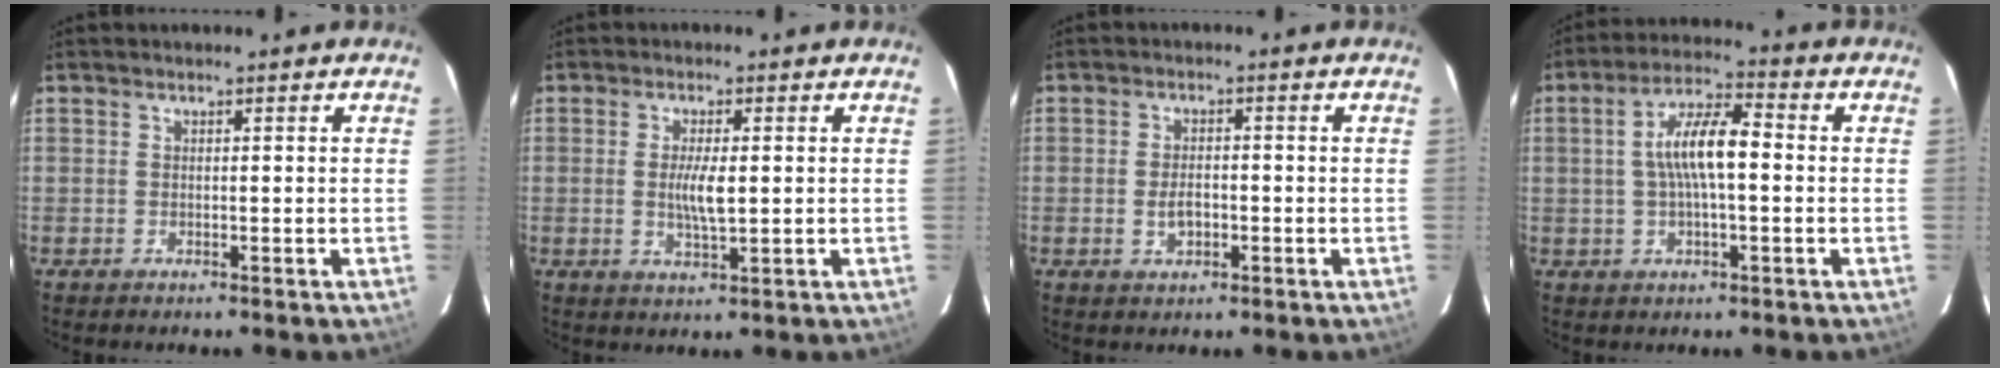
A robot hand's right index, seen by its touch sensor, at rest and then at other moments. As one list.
[{"total": 4.8, "force": [0.1, 1.3, 4.6], "torque": [-0.085, -0.005, 0.003]}, {"total": 3.4, "force": [-1.0, 1.9, 2.6], "torque": [-0.049, 0.001, -0.014]}, {"total": 9.1, "force": [0.1, 2.6, 8.8], "torque": [-0.165, 0.016, 0.003]}]